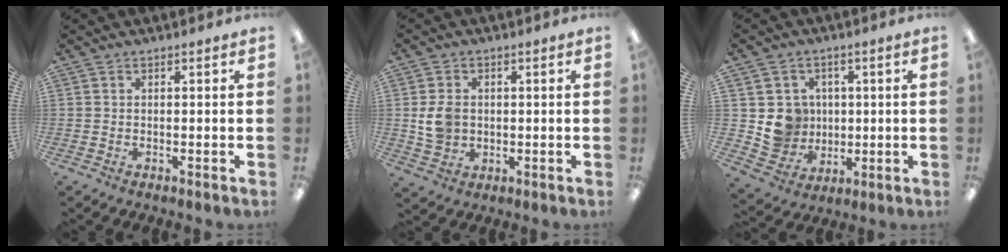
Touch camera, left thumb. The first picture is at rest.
{"total": 6.4, "force": [0.5, 5.2, 3.6], "torque": [-0.068, 0.002, 0.008]}
{"total": 8.7, "force": [1.4, 8.5, 1.4], "torque": [-0.025, -0.002, 0.042]}